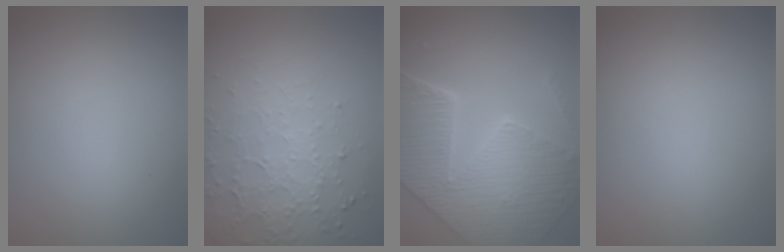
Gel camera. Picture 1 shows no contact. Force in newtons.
{"total": 4.6, "press": 3.3, "slide": 3.2}
{"total": 9.6, "press": 7.0, "slide": 6.4}
{"total": 0.0}